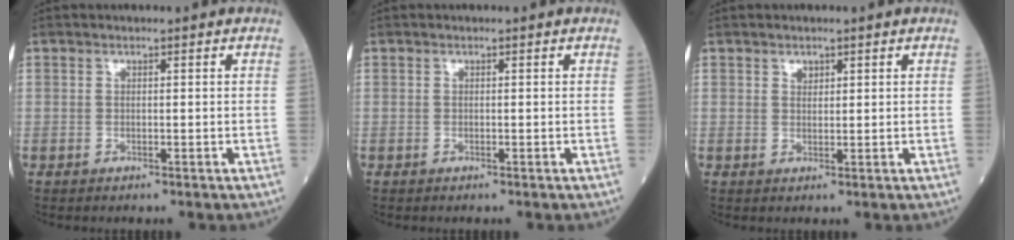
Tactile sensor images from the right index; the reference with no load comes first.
{"total": 0.0}
{"total": 1.1, "force": [0.7, 0.7, 0.5], "torque": [-0.005, -0.004, 0.011]}